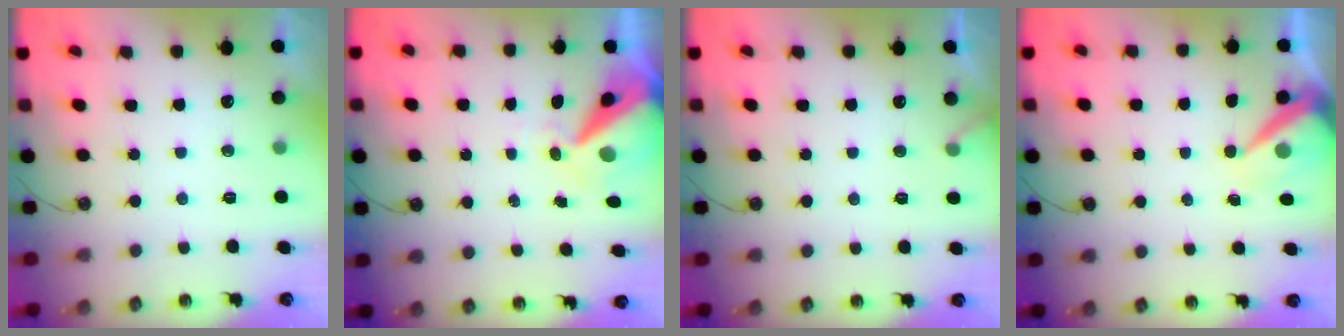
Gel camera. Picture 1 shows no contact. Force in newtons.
{"total": 12.4, "press": 12.3, "slide": 1.4}
{"total": 4.6, "press": 4.6, "slide": 0.4}
{"total": 8.4, "press": 8.4, "slide": 0.8}